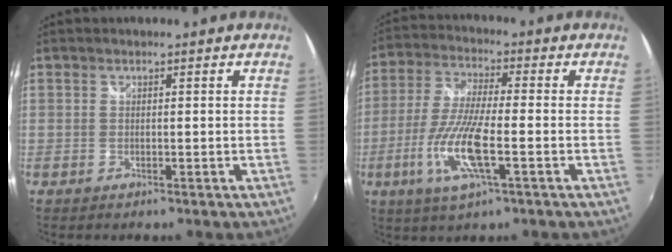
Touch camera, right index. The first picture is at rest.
{"total": 12.6, "force": [-4.0, 2.4, 11.7], "torque": [-0.249, -0.013, -0.078]}